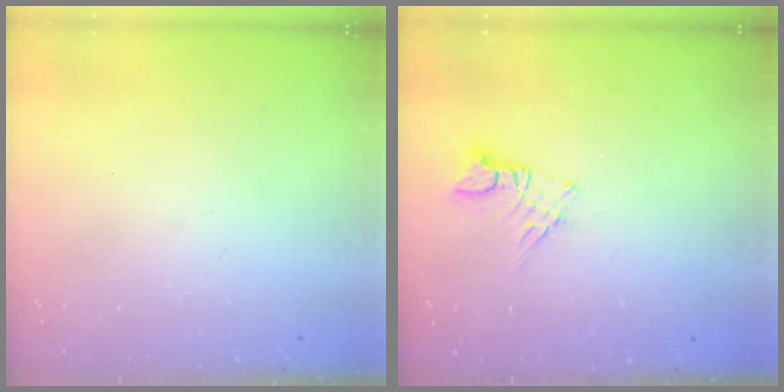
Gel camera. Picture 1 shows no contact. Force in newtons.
{"total": 3.1, "press": 3.1, "slide": 0.3}